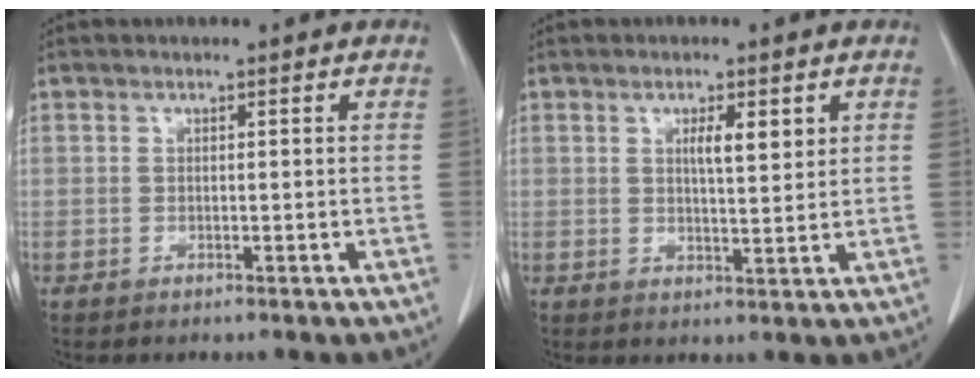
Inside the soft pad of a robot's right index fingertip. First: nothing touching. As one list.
[{"total": 4.0, "force": [1.7, 0.9, 3.6], "torque": [-0.061, 0.000, 0.028]}]